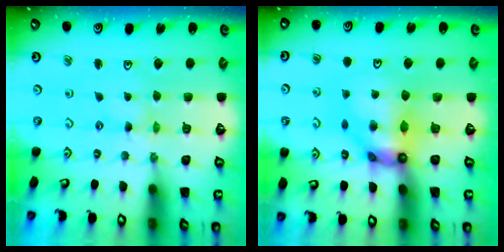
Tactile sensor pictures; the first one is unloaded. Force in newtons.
{"total": 10.3, "press": 10.2, "slide": 1.3}